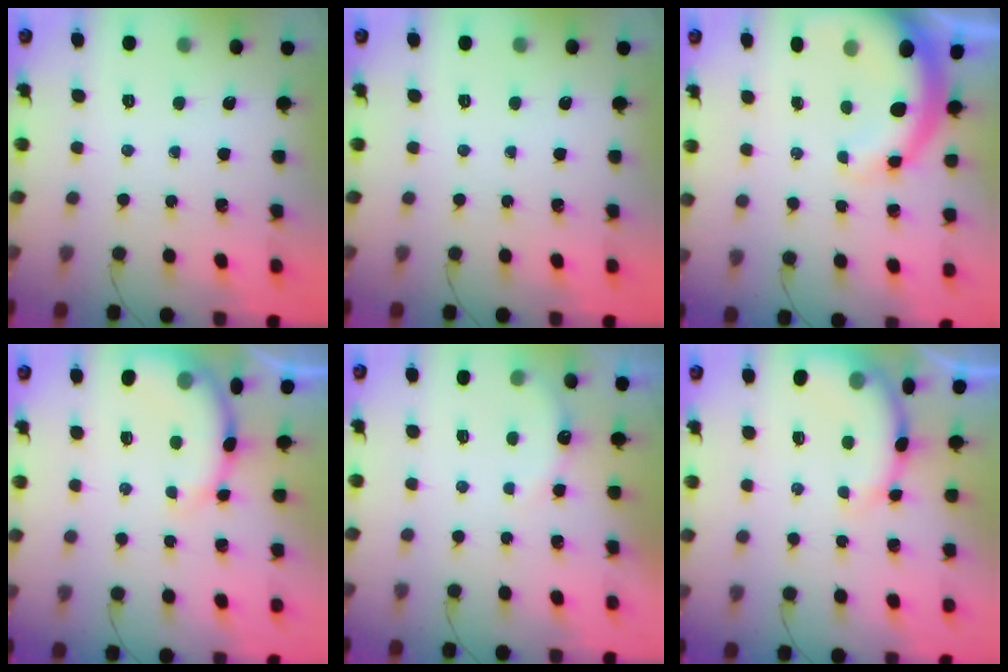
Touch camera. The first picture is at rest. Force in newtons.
{"total": 0.0}
{"total": 7.9, "press": 7.7, "slide": 1.9}
{"total": 9.3, "press": 9.1, "slide": 1.8}
{"total": 5.4, "press": 5.3, "slide": 0.9}
{"total": 9.3, "press": 9.1, "slide": 1.8}